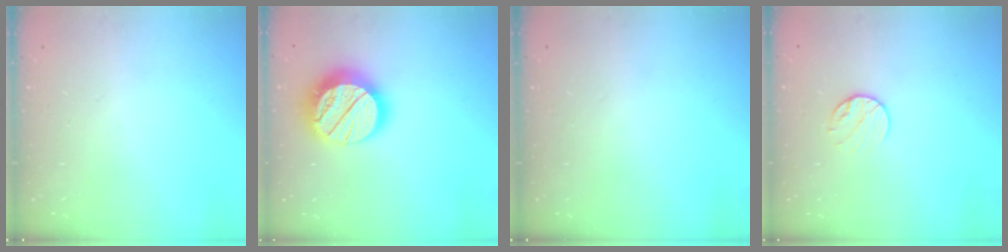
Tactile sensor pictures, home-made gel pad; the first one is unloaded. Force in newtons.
{"total": 19.2, "press": 19.1, "slide": 1.4}
{"total": 0.0}
{"total": 7.3, "press": 7.2, "slide": 0.7}